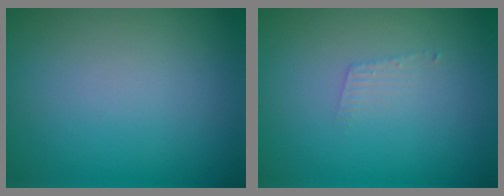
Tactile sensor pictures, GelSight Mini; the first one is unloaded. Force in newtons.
{"total": 0.9, "press": 0.9, "slide": 0.1}